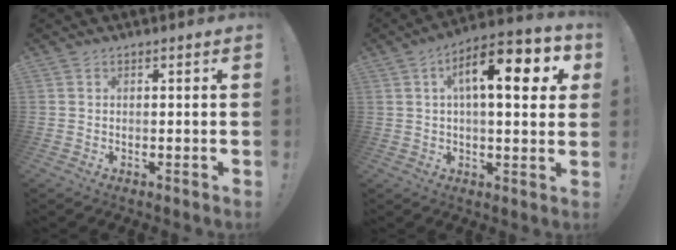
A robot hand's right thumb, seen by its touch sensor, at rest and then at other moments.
{"total": 15.4, "force": [4.6, 5.4, 13.7], "torque": [-0.201, -0.009, 0.062]}